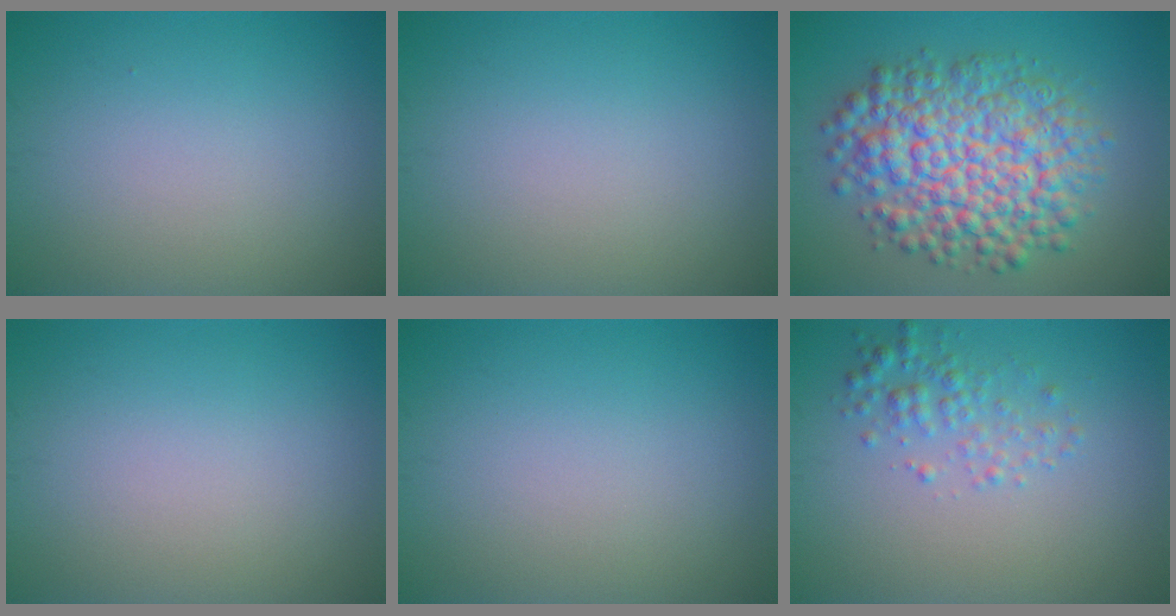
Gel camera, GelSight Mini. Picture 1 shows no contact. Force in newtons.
{"total": 0.0}
{"total": 9.8, "press": 9.8, "slide": 0.2}
{"total": 0.0}
{"total": 0.0}
{"total": 2.3, "press": 2.3, "slide": 0.1}